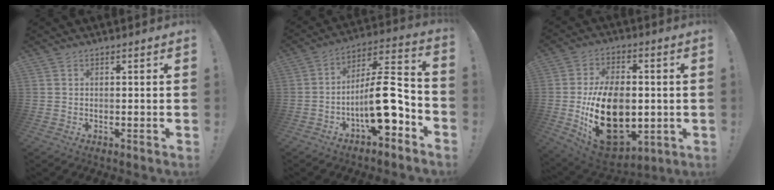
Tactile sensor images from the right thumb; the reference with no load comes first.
{"total": 16.5, "force": [-5.3, 5.4, 14.7], "torque": [-0.248, 0.027, -0.081]}
{"total": 24.6, "force": [-4.0, 16.1, 18.2], "torque": [-0.321, 0.010, -0.045]}